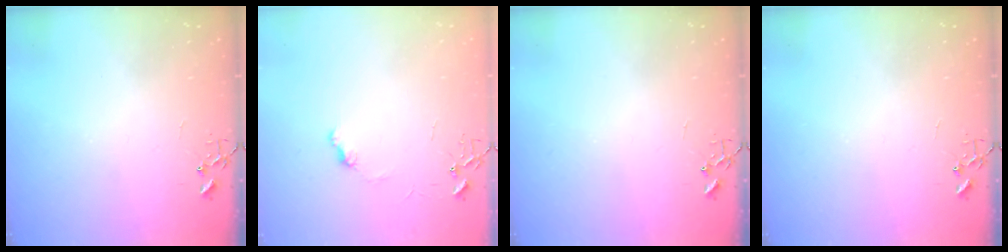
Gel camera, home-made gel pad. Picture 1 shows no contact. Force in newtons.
{"total": 5.8, "press": 5.7, "slide": 0.6}
{"total": 0.0}
{"total": 0.0}